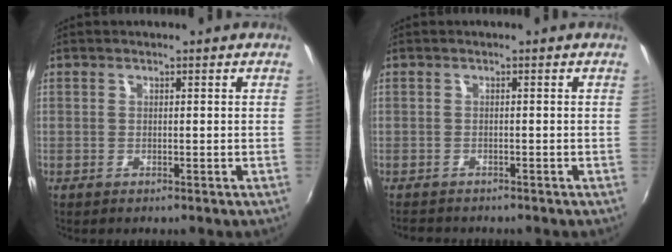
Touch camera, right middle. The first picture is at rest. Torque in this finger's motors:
{"motor_torque": [0.02, -0.04, -0.01, 0.00]}